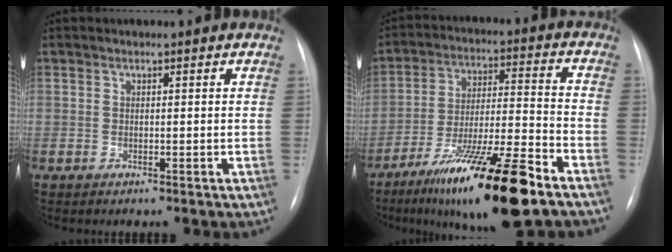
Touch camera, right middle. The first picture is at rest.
{"total": 17.6, "force": [-11.3, 0.9, 13.4], "torque": [-0.224, -0.025, -0.190]}